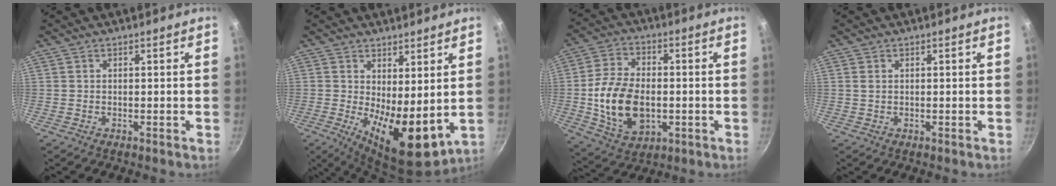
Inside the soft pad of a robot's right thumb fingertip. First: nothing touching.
{"total": 12.0, "force": [0.5, 5.0, 10.9], "torque": [-0.146, -0.028, 0.018]}
{"total": 14.9, "force": [-1.8, 9.6, 11.3], "torque": [-0.195, 0.010, -0.024]}
{"total": 0.8, "force": [0.3, 0.5, 0.5], "torque": [-0.011, 0.001, 0.005]}